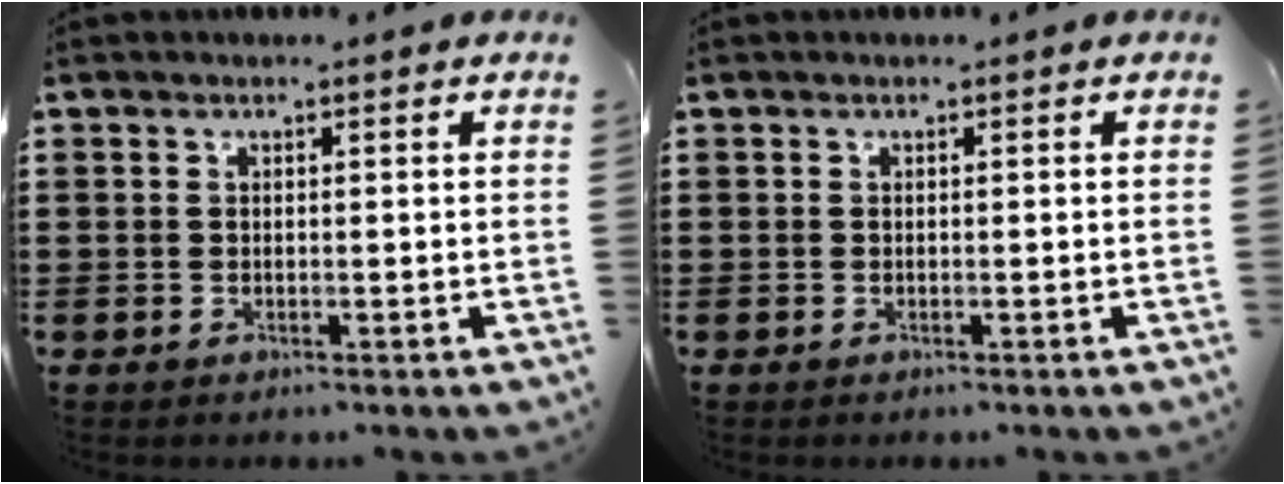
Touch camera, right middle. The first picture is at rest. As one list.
[{"total": 0.0}]